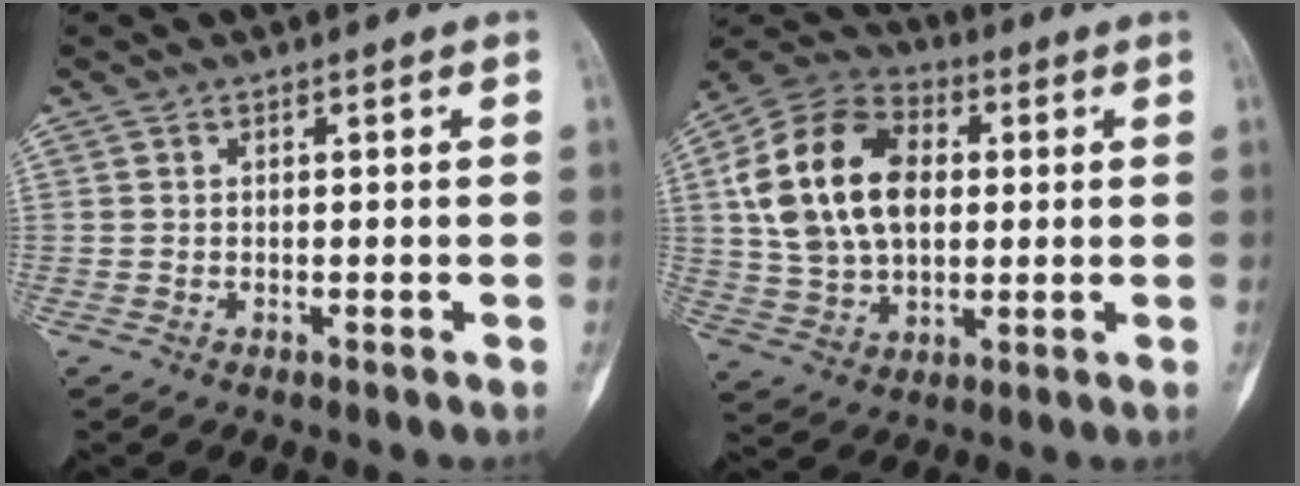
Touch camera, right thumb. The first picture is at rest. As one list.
[{"total": 19.1, "force": [2.9, 13.0, 13.7], "torque": [-0.234, 0.020, 0.052]}]